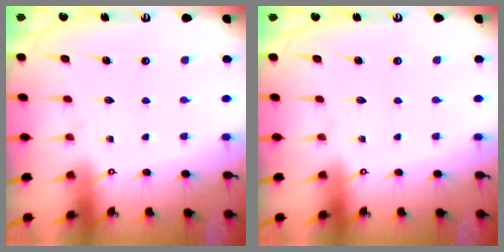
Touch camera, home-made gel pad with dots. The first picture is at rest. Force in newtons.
{"total": 0.0}